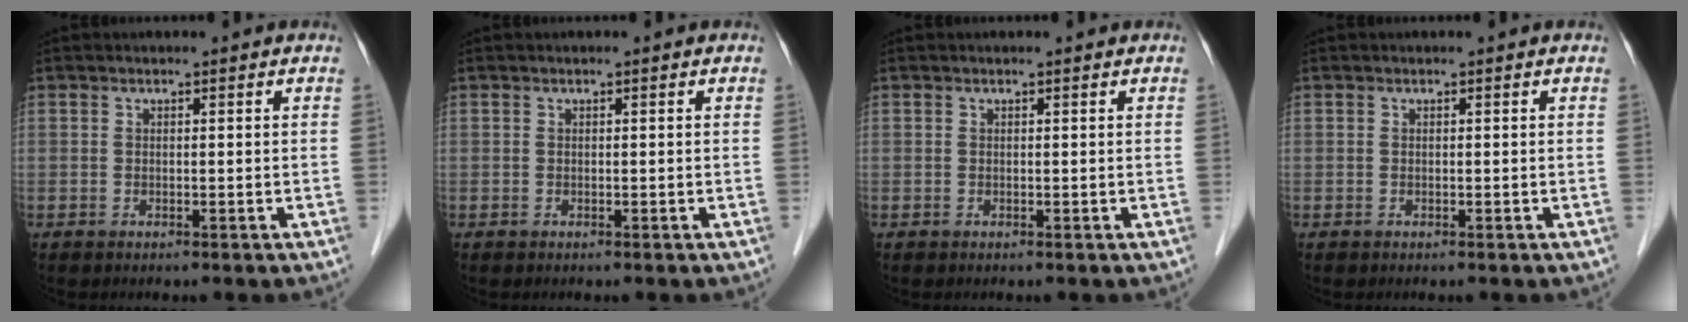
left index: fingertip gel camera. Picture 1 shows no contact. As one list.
[{"total": 0.0}, {"total": 0.0}, {"total": 0.0}]